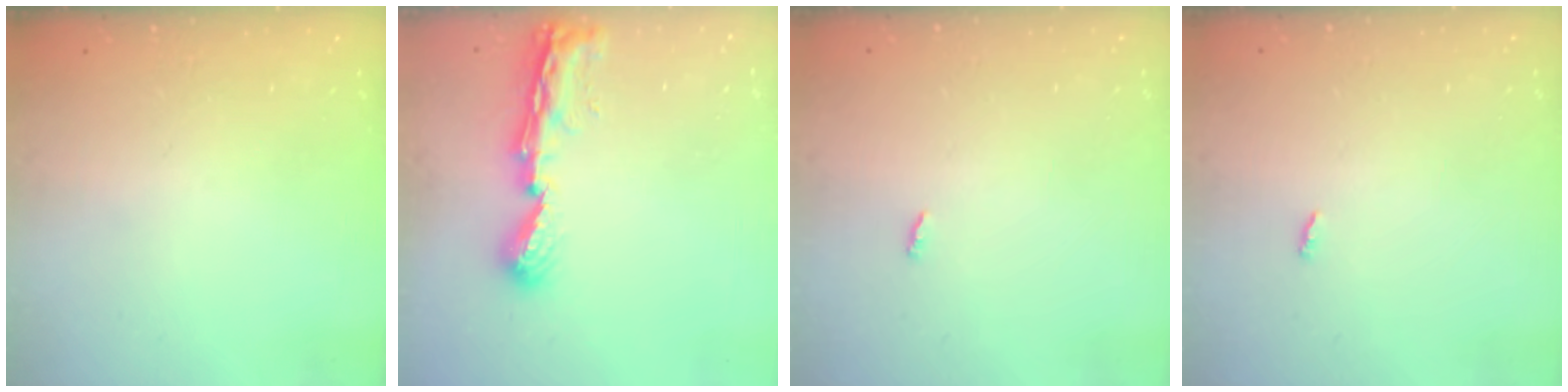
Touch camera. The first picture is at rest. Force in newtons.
{"total": 8.4, "press": 8.4, "slide": 1.1}
{"total": 1.9, "press": 1.9, "slide": 0.2}
{"total": 1.9, "press": 1.9, "slide": 0.2}